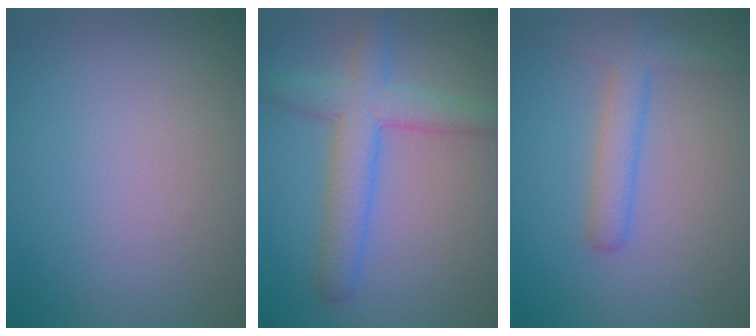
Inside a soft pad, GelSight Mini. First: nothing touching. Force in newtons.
{"total": 5.0, "press": 5.0, "slide": 0.2}
{"total": 2.9, "press": 2.9, "slide": 0.2}